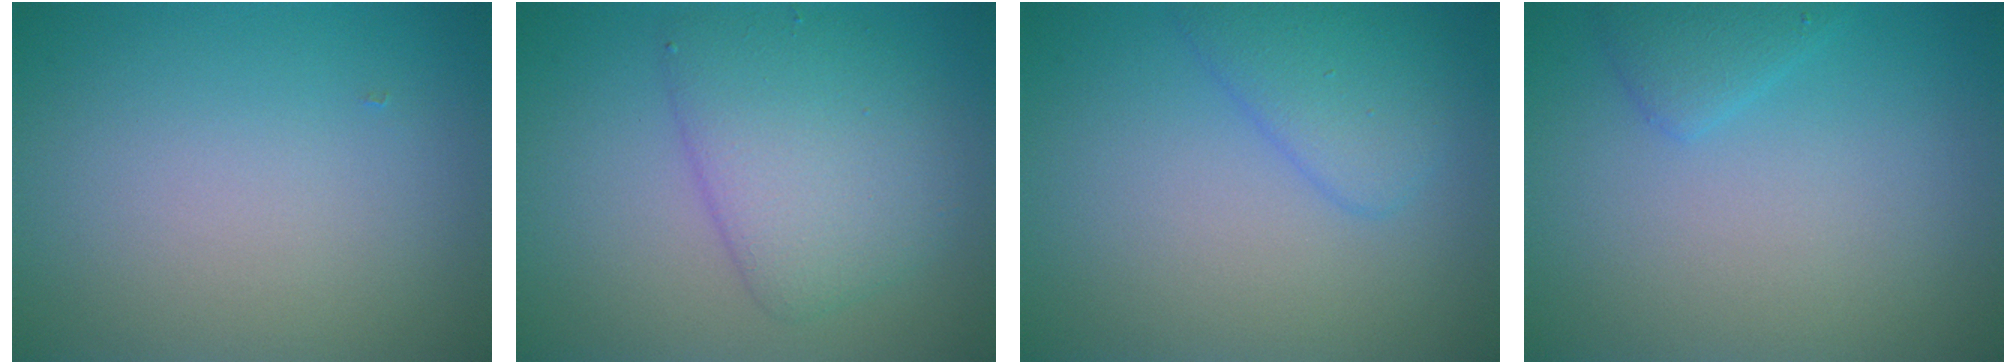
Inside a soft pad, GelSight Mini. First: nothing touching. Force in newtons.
{"total": 5.0, "press": 5.0, "slide": 0.1}
{"total": 2.9, "press": 2.9, "slide": 0.3}
{"total": 1.5, "press": 1.5, "slide": 0.2}